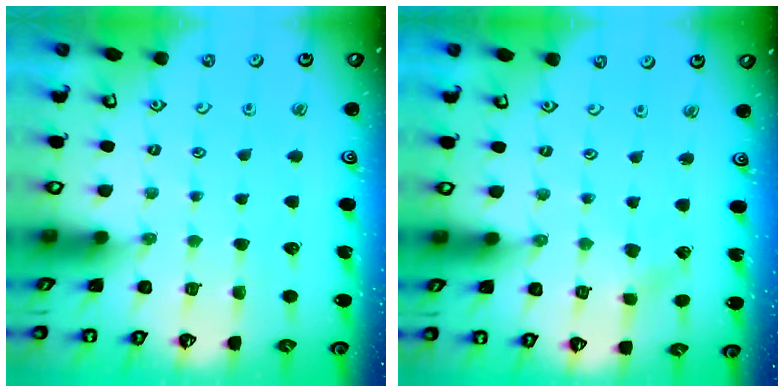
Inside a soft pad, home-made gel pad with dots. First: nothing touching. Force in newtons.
{"total": 1.8, "press": 1.8, "slide": 0.2}